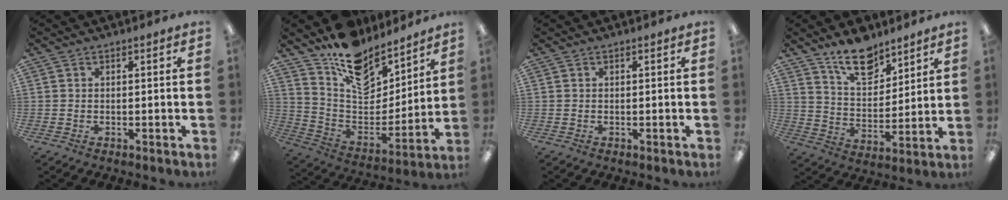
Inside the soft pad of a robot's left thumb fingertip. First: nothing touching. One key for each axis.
{"total": 15.7, "fx": 12.4, "fy": 8.2, "fz": 5.2, "tx": -0.093, "ty": -0.101, "tz": 0.225}
{"total": 0.0}
{"total": 12.8, "fx": 9.9, "fy": 6.1, "fz": 5.4, "tx": -0.080, "ty": -0.058, "tz": 0.181}